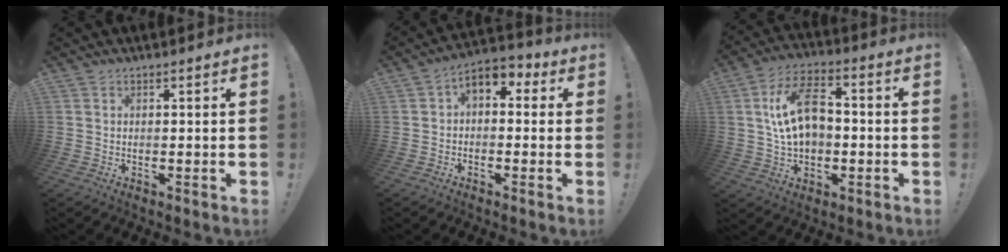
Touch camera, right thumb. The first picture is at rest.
{"total": 5.2, "force": [0.4, 3.7, 3.6], "torque": [-0.050, 0.004, 0.011]}
{"total": 15.0, "force": [0.9, 9.8, 11.3], "torque": [-0.174, 0.014, 0.018]}